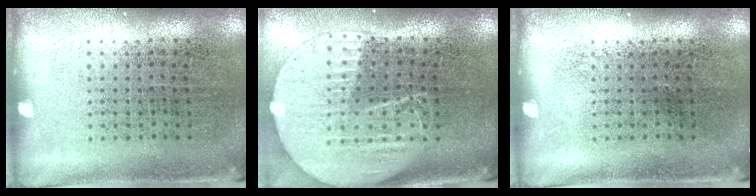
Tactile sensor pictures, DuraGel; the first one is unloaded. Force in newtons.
{"total": 2.1, "press": 1.9, "slide": 1.0}
{"total": 0.0}